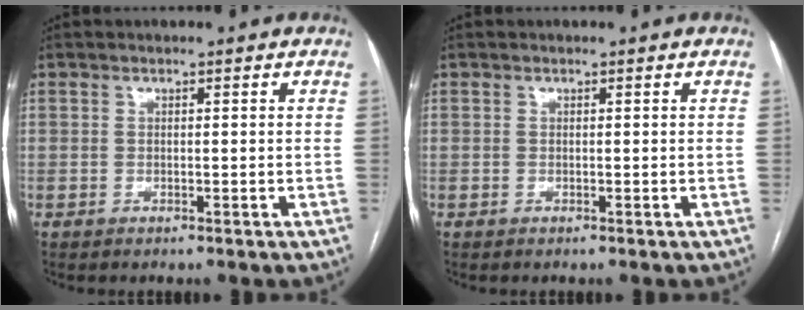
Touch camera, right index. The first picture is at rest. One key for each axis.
{"total": 0.0}